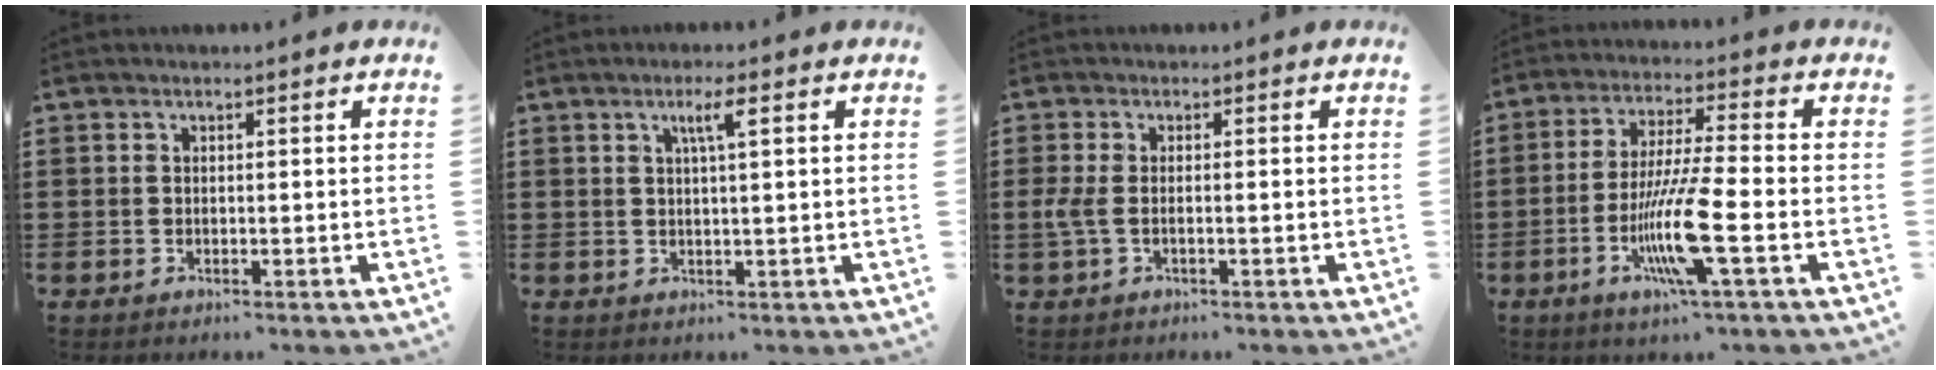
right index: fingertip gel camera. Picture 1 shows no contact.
{"total": 3.0, "force": [1.1, 0.2, 2.8], "torque": [-0.058, 0.003, 0.016]}
{"total": 2.5, "force": [-0.8, 0.7, 2.2], "torque": [-0.062, -0.007, -0.022]}
{"total": 11.5, "force": [-4.1, 1.1, 10.7], "torque": [-0.223, -0.017, -0.082]}